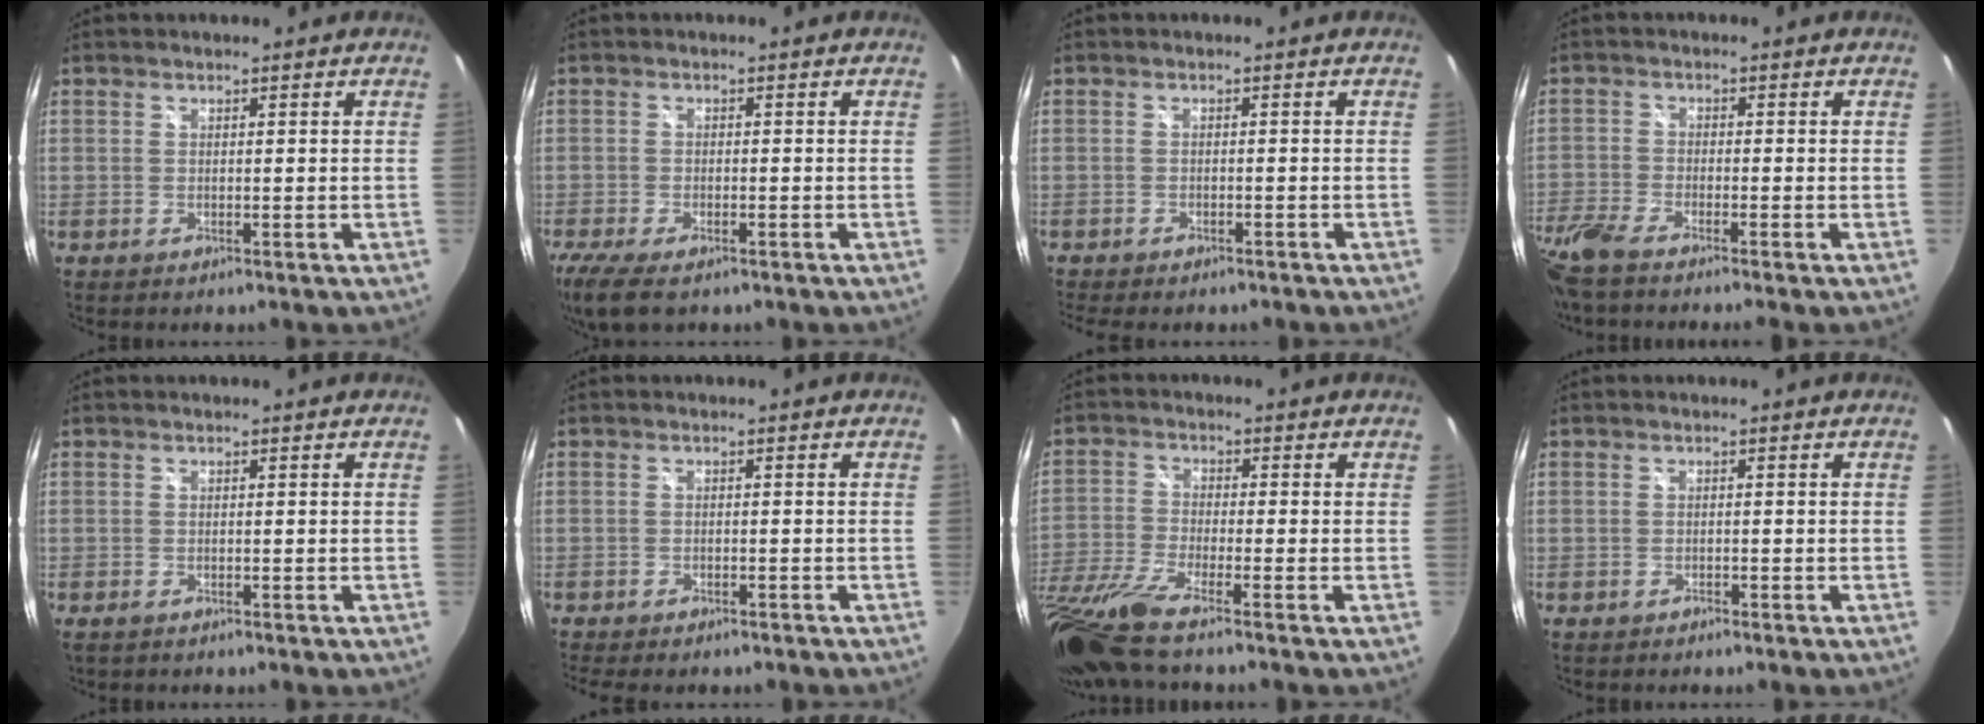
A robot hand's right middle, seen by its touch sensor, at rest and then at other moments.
{"total": 8.9, "force": [-6.1, 3.2, 5.7], "torque": [-0.135, -0.041, -0.110]}
{"total": 5.4, "force": [-4.6, 1.7, 2.4], "torque": [-0.055, -0.021, -0.067]}
{"total": 9.2, "force": [-7.6, 0.9, 5.1], "torque": [-0.136, -0.034, -0.149]}
{"total": 1.1, "force": [-0.8, 0.6, 0.6], "torque": [-0.013, -0.005, -0.015]}
{"total": 5.5, "force": [-4.6, 1.7, 2.5], "torque": [-0.058, -0.022, -0.069]}
{"total": 11.4, "force": [-8.9, 0.1, 7.1], "torque": [-0.161, -0.043, -0.176]}
{"total": 0.6, "force": [-0.6, 0.3, -0.1], "torque": [0.000, -0.001, -0.012]}